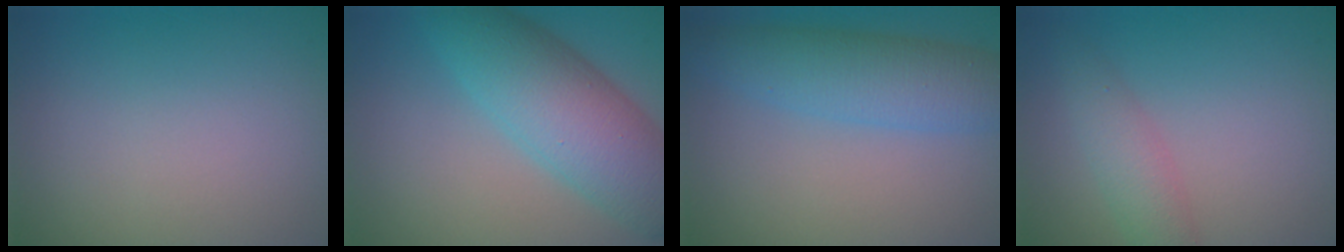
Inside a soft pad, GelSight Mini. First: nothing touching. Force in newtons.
{"total": 7.9, "press": 7.9, "slide": 0.2}
{"total": 5.1, "press": 5.1, "slide": 0.3}
{"total": 2.6, "press": 2.6, "slide": 0.0}